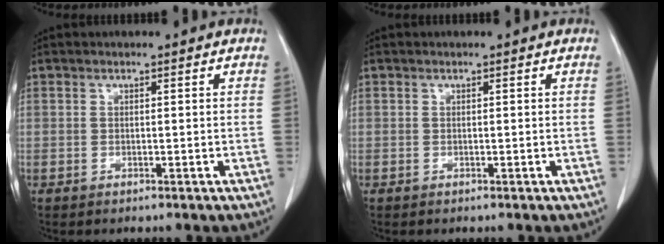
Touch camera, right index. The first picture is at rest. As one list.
[{"total": 0.0}]